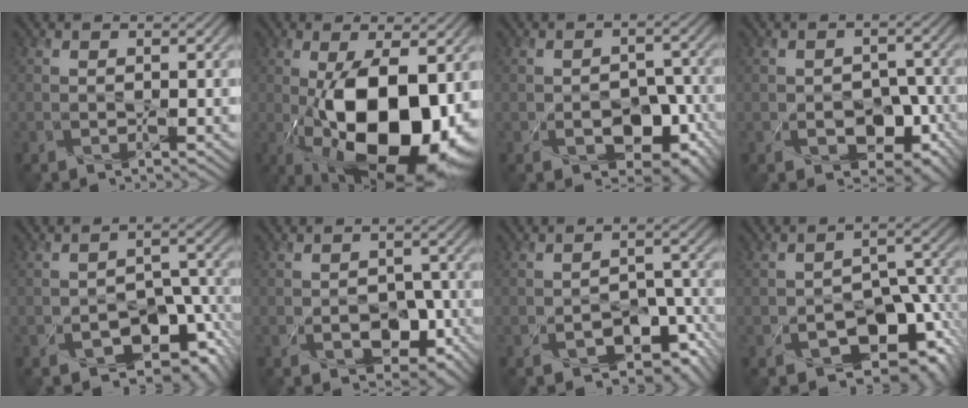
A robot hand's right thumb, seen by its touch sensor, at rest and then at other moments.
{"total": 17.8, "force": [-3.4, 8.5, 15.3], "torque": [-0.258, -0.022, -0.046]}
{"total": 8.2, "force": [-3.7, 5.6, 4.6], "torque": [-0.067, -0.012, -0.042]}
{"total": 7.2, "force": [-3.0, 5.2, 4.1], "torque": [-0.062, -0.017, -0.035]}
{"total": 8.3, "force": [-4.4, 5.0, 4.9], "torque": [-0.068, -0.020, -0.065]}
{"total": 5.7, "force": [-2.5, 4.0, 3.2], "torque": [-0.049, -0.016, -0.034]}
{"total": 7.8, "force": [-4.7, 4.8, 4.0], "torque": [-0.051, 0.000, -0.063]}
{"total": 10.1, "force": [-5.2, 6.2, 6.0], "torque": [-0.088, -0.028, -0.075]}